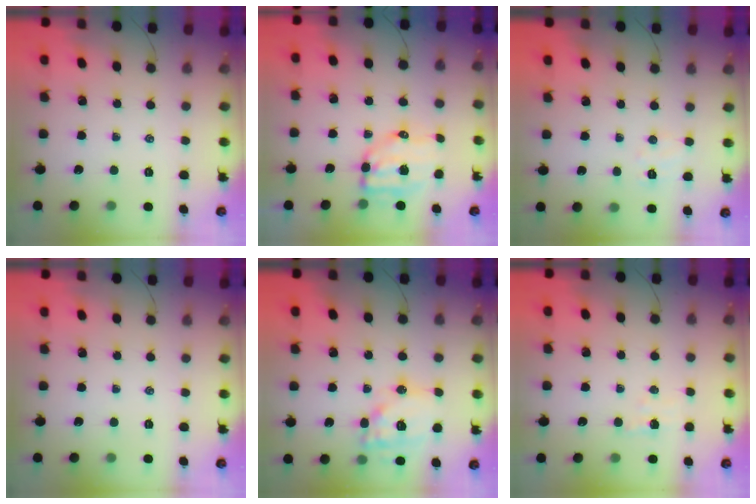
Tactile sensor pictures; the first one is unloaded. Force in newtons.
{"total": 7.7, "press": 7.6, "slide": 1.3}
{"total": 5.0, "press": 4.9, "slide": 1.1}
{"total": 0.0}
{"total": 15.7, "press": 15.5, "slide": 2.1}
{"total": 3.6, "press": 3.4, "slide": 1.1}